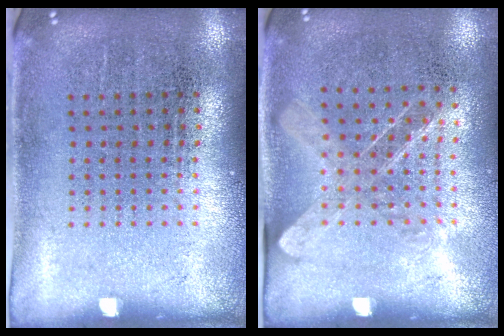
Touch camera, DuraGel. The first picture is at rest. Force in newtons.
{"total": 1.3, "press": 1.0, "slide": 0.7}